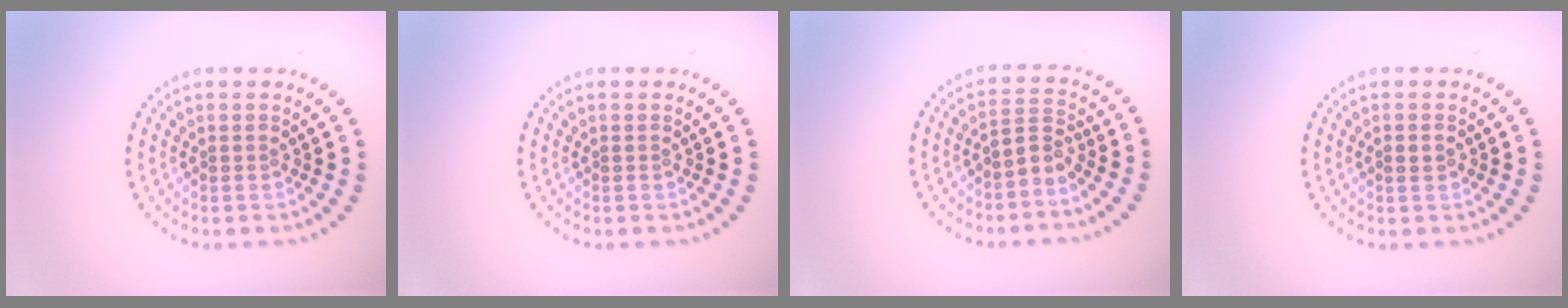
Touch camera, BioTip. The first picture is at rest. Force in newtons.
{"total": 0.0}
{"total": 2.2, "press": 1.4, "slide": 1.6}
{"total": 0.8, "press": 0.8, "slide": 0.3}